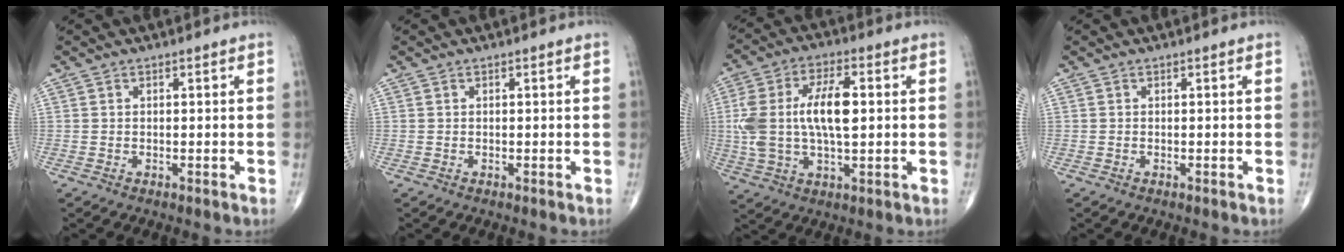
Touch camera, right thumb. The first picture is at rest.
{"total": 0.0}
{"total": 14.7, "force": [1.3, 6.7, 13.0], "torque": [-0.265, 0.016, 0.026]}
{"total": 0.0}